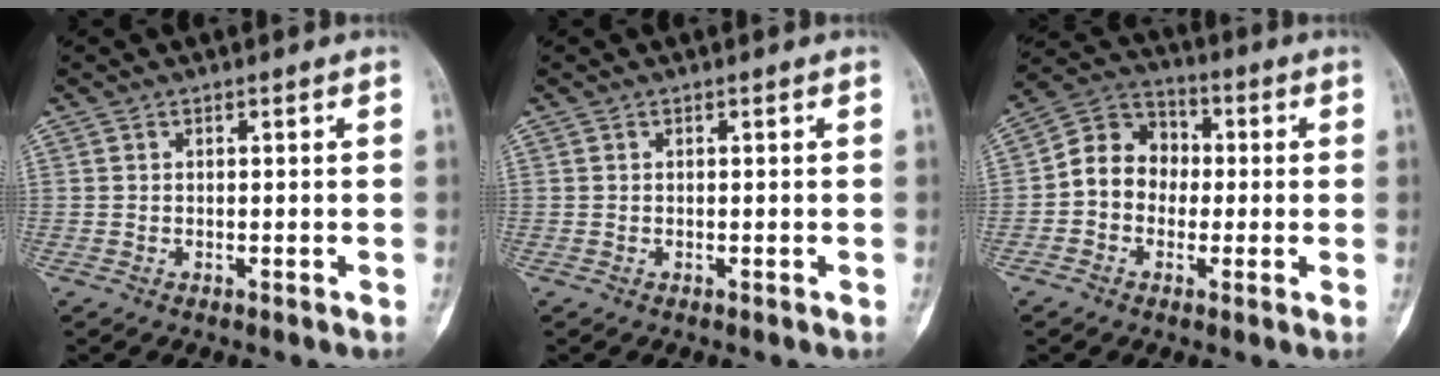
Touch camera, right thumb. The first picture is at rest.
{"total": 0.0}
{"total": 9.9, "force": [-0.7, 8.5, 5.0], "torque": [-0.057, 0.036, -0.030]}